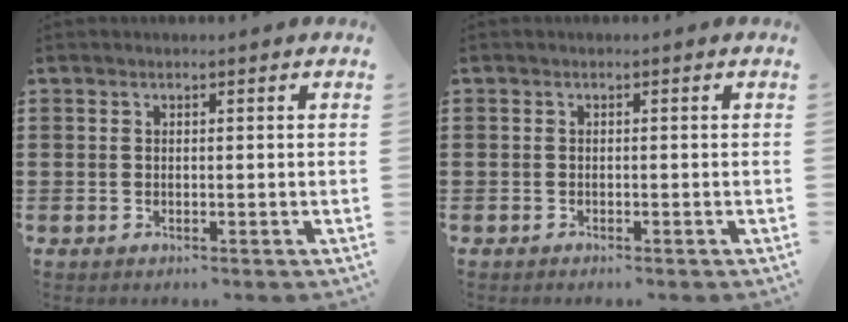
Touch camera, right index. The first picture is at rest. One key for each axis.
{"total": 0.5, "fx": -0.5, "fy": 0.0, "fz": 0.1, "tx": -0.002, "ty": -0.002, "tz": -0.010}